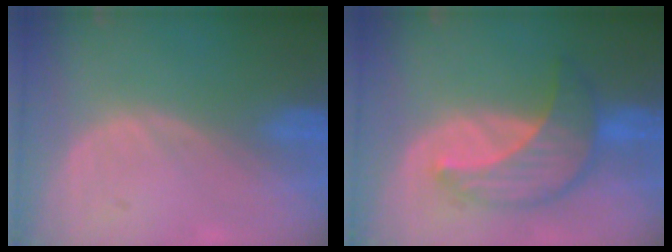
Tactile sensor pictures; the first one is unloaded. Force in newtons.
{"total": 7.8, "press": 7.6, "slide": 1.8}